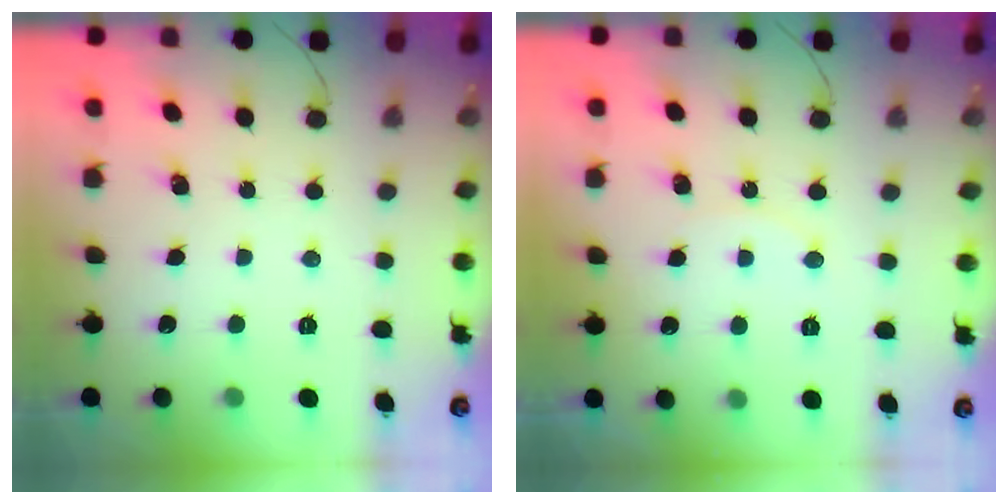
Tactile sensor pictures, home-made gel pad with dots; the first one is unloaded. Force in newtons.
{"total": 3.6, "press": 3.5, "slide": 0.6}